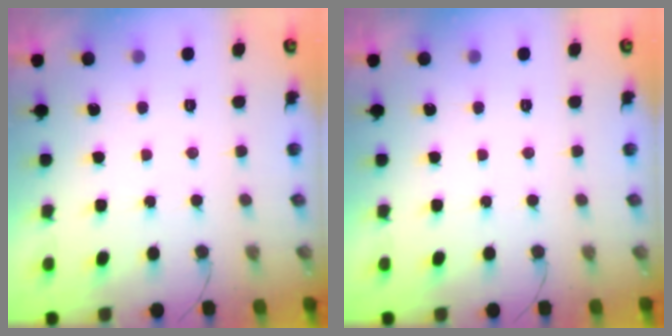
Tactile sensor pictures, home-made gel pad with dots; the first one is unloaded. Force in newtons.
{"total": 0.0}